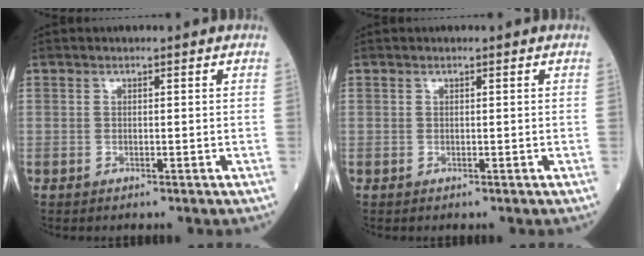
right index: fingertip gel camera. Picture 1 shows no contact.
{"total": 0.0}